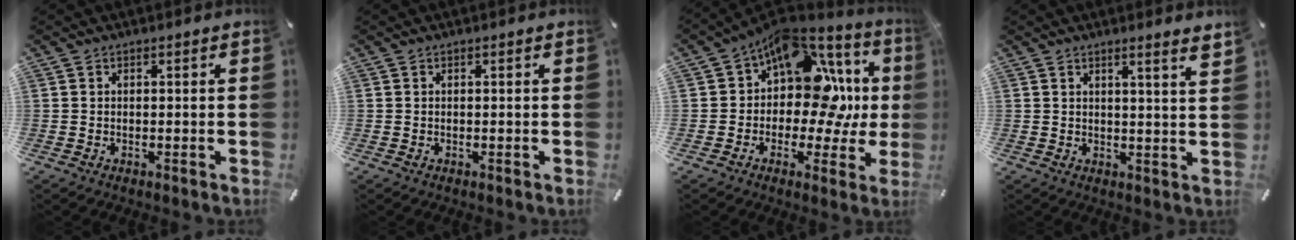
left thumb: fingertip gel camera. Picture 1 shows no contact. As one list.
[{"total": 0.0}, {"total": 15.6, "force": [4.9, 9.9, 11.1], "torque": [-0.153, -0.057, 0.074]}, {"total": 3.6, "force": [2.8, -0.7, 2.2], "torque": [-0.039, -0.021, 0.045]}]